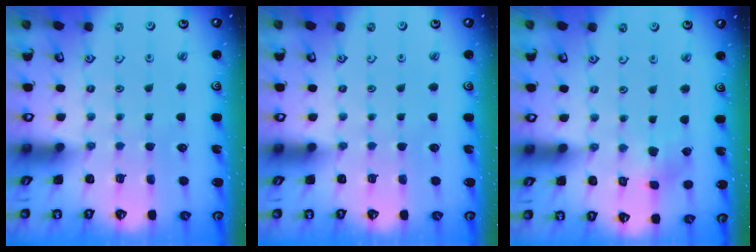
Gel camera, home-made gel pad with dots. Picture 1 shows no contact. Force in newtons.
{"total": 0.0}
{"total": 2.5, "press": 2.4, "slide": 0.4}